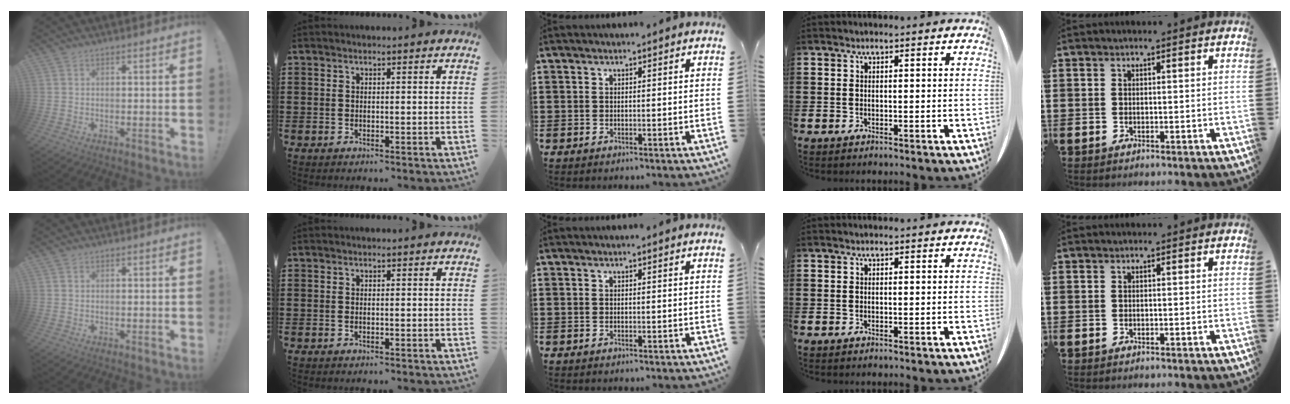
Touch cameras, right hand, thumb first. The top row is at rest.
{}